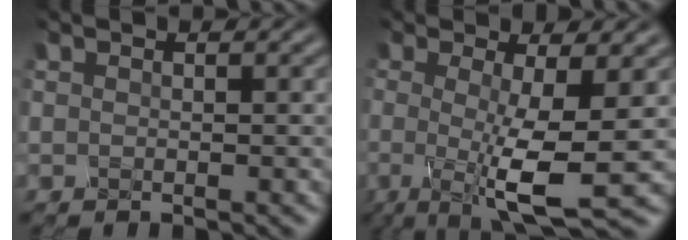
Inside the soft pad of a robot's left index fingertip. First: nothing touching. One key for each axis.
{"total": 7.4, "fx": -1.5, "fy": 1.5, "fz": 7.1, "tx": -0.103, "ty": -0.010, "tz": -0.027}